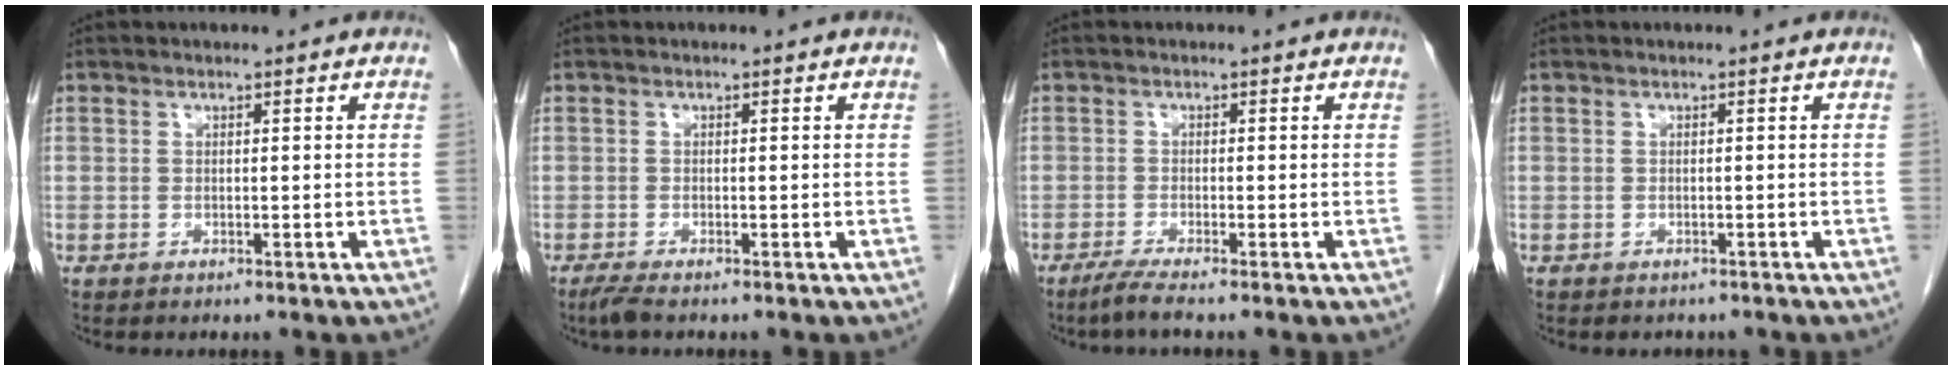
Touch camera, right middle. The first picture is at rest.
{"total": 1.6, "force": [-1.3, 0.0, 1.0], "torque": [-0.030, -0.008, -0.028]}
{"total": 2.5, "force": [-1.9, -0.5, 1.5], "torque": [-0.039, -0.008, -0.043]}
{"total": 1.6, "force": [-1.3, 0.8, 0.3], "torque": [-0.008, -0.001, -0.015]}